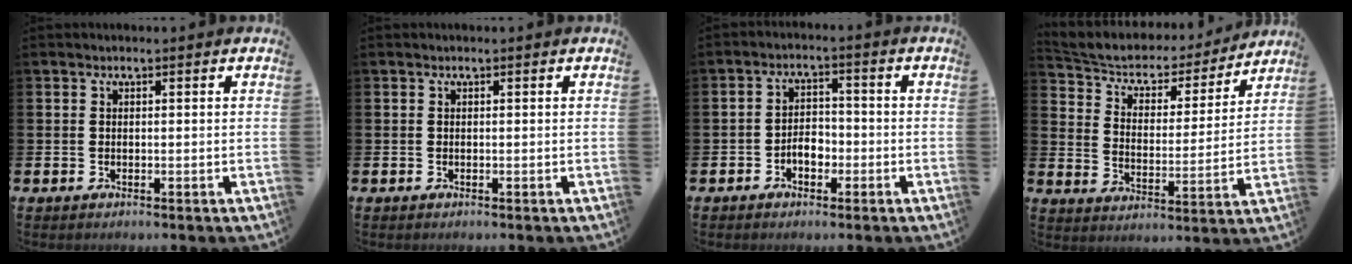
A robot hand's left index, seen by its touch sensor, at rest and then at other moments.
{"total": 0.0}
{"total": 3.2, "force": [-1.5, 2.0, 1.9], "torque": [-0.035, 0.006, -0.032]}
{"total": 5.6, "force": [5.0, 2.1, 1.1], "torque": [-0.055, -0.038, 0.082]}